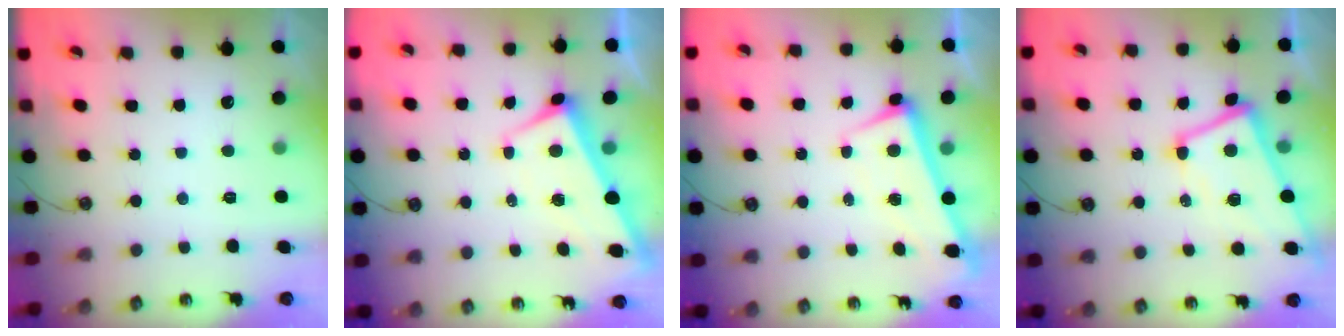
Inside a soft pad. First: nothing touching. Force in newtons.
{"total": 1.6, "press": 1.2, "slide": 1.0}
{"total": 1.9, "press": 1.3, "slide": 1.4}
{"total": 1.9, "press": 1.7, "slide": 0.9}